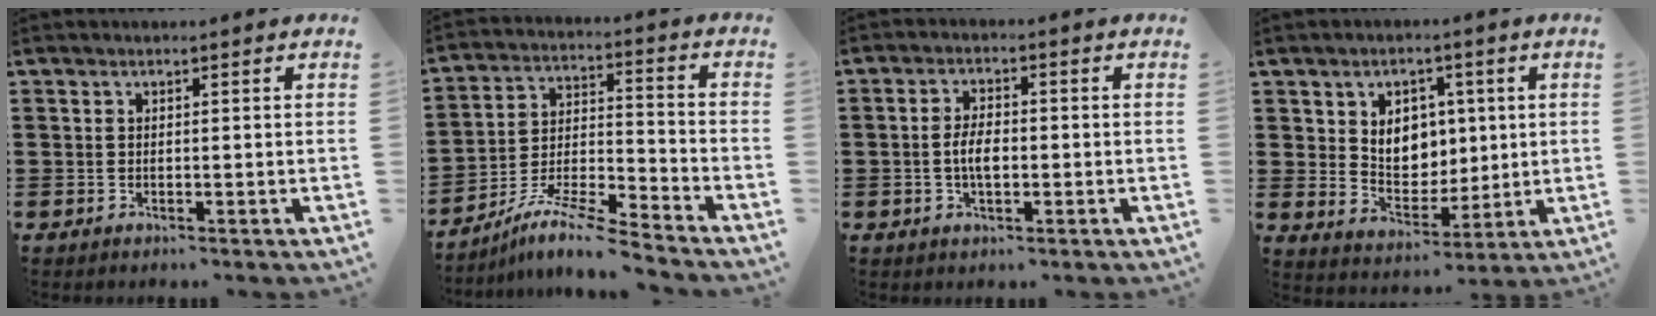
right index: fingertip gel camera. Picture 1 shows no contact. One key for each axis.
{"total": 8.6, "fx": -7.8, "fy": 0.0, "fz": 3.5, "tx": -0.073, "ty": 0.001, "tz": -0.156}
{"total": 4.2, "fx": -0.6, "fy": 1.8, "fz": 3.7, "tx": -0.083, "ty": -0.002, "tz": -0.015}
{"total": 6.1, "fx": 1.9, "fy": 5.3, "fz": 2.4, "tx": -0.047, "ty": 0.002, "tz": 0.029}